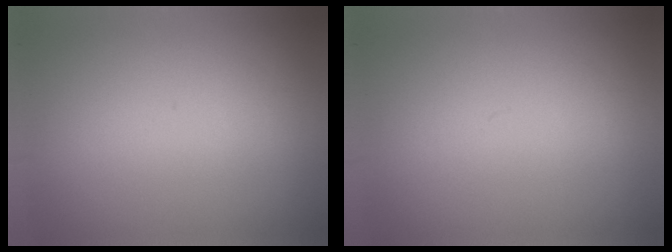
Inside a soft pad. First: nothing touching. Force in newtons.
{"total": 0.0}